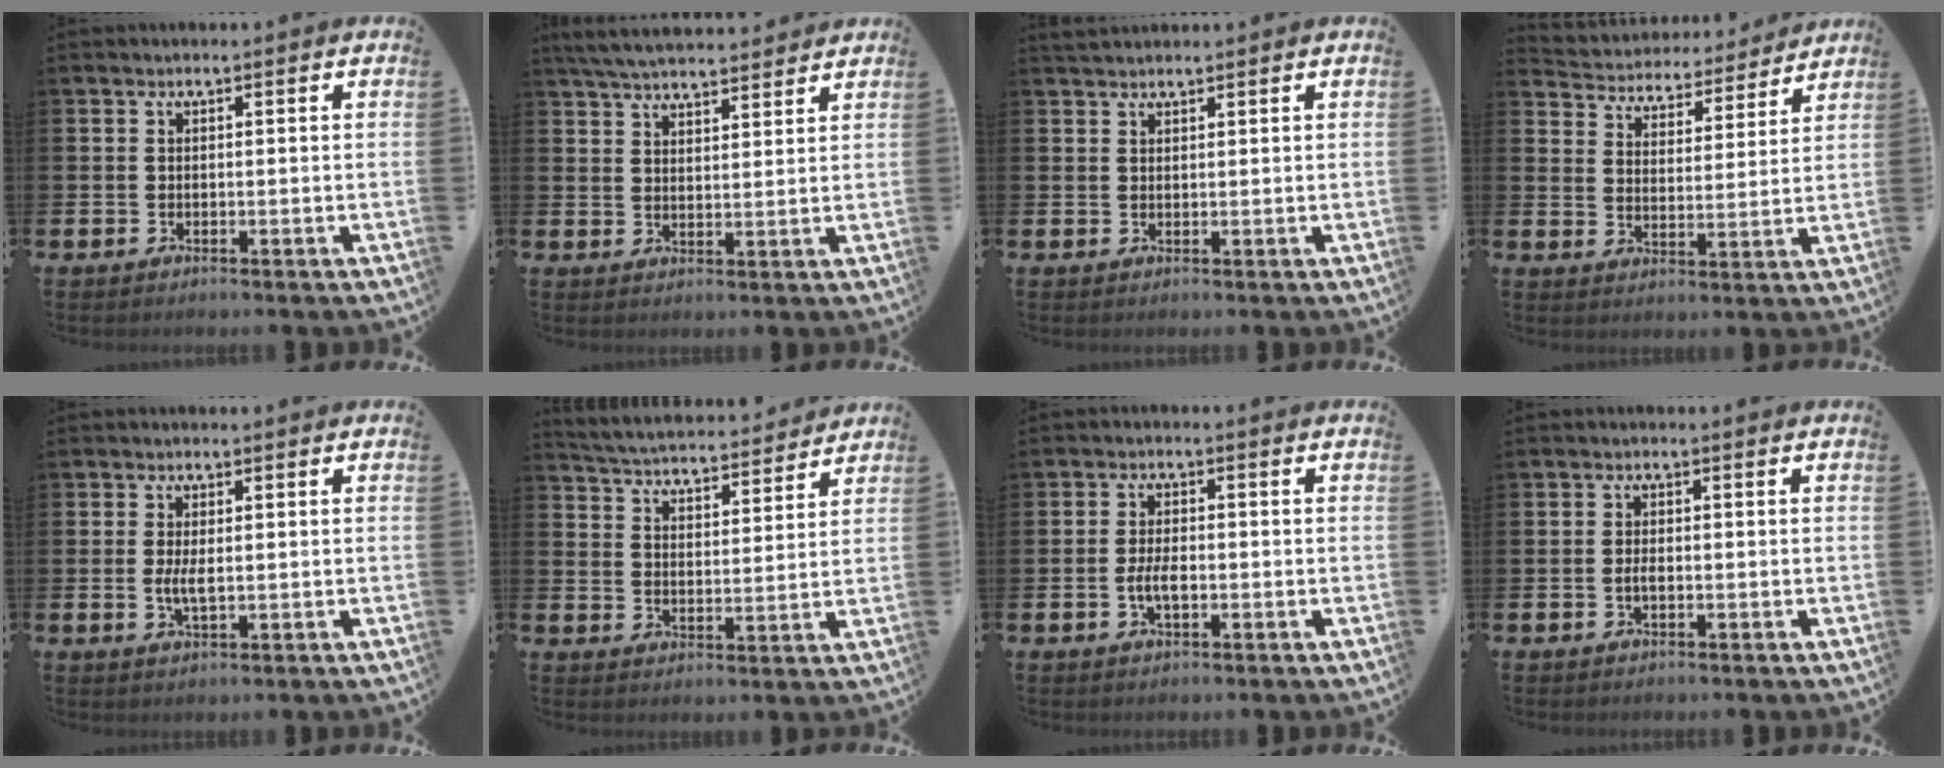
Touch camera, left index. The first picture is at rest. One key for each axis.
{"total": 5.3, "fx": 5.2, "fy": 0.7, "fz": 1.0, "tx": -0.034, "ty": -0.023, "tz": 0.095}
{"total": 1.6, "fx": 1.6, "fy": 0.4, "fz": 0.2, "tx": 0.002, "ty": -0.002, "tz": 0.028}
{"total": 4.6, "fx": 4.4, "fy": 1.4, "fz": -0.1, "tx": -0.025, "ty": -0.046, "tz": 0.070}
{"total": 2.6, "fx": 0.0, "fy": 0.9, "fz": 2.4, "tx": -0.045, "ty": 0.001, "tz": -0.002}
{"total": 4.7, "fx": 4.6, "fy": 0.7, "fz": 0.3, "tx": -0.025, "ty": -0.041, "tz": 0.076}
{"total": 3.1, "fx": -0.7, "fy": 1.4, "fz": 2.7, "tx": -0.041, "ty": -0.001, "tz": -0.016}
{"total": 1.3, "fx": -0.4, "fy": 0.5, "fz": 1.1, "tx": -0.018, "ty": 0.002, "tz": -0.010}